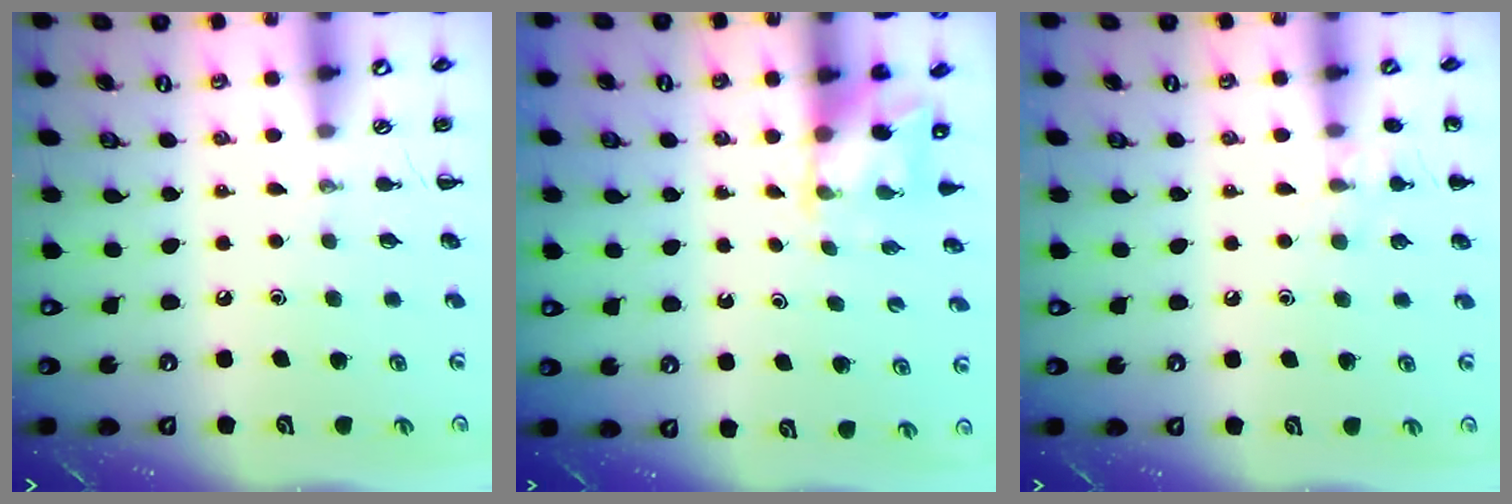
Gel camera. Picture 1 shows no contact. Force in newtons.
{"total": 2.1, "press": 2.0, "slide": 0.7}
{"total": 7.0, "press": 6.6, "slide": 2.1}